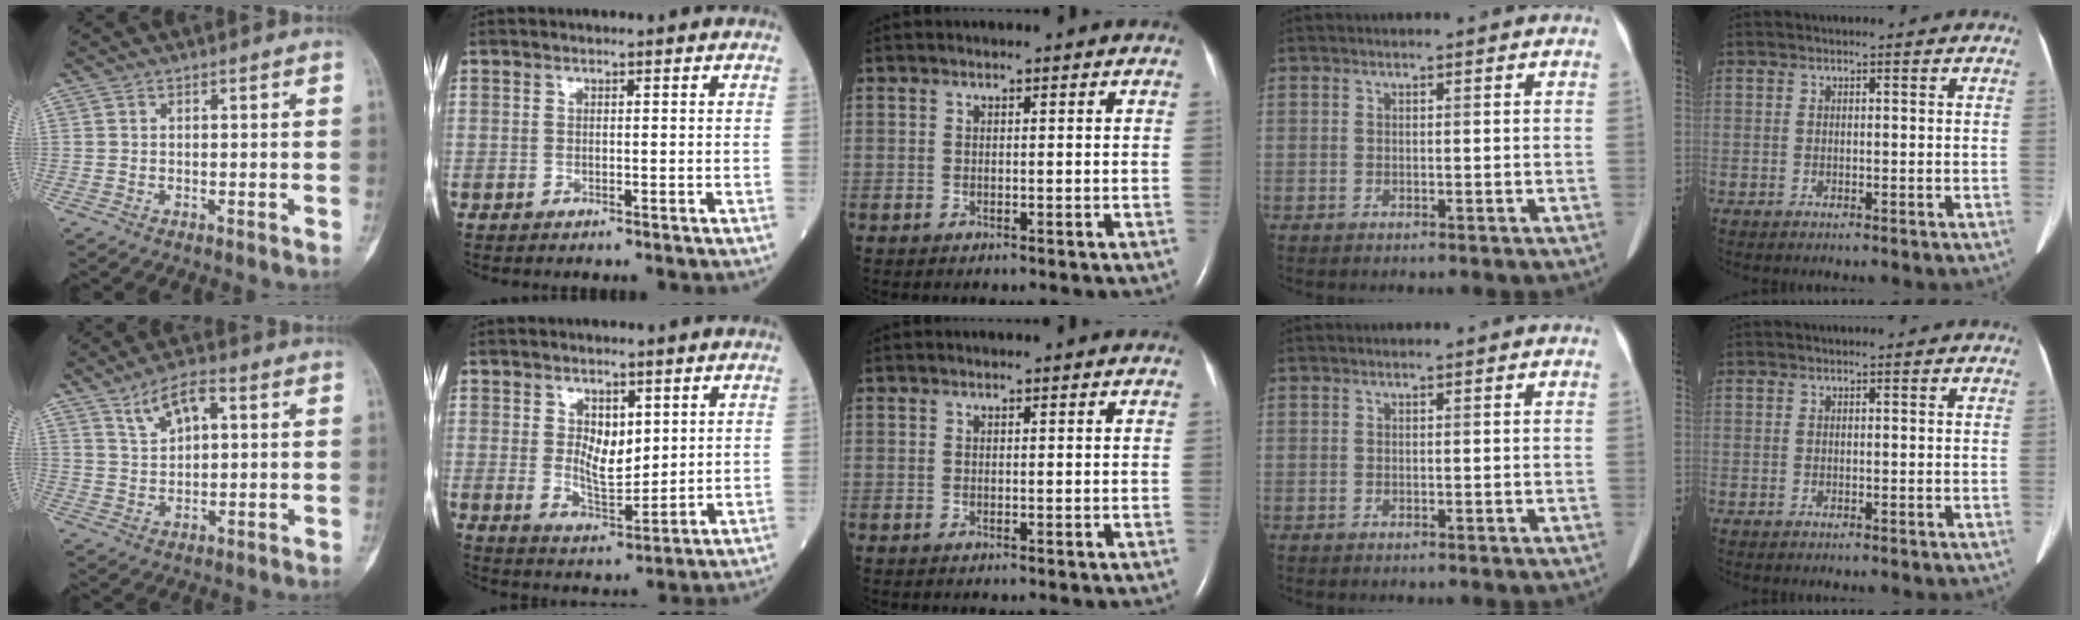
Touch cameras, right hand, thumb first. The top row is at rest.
{"thumb": {"total": 6.8, "force": [3.0, 3.1, 5.3], "torque": [-0.085, -0.004, 0.057]}, "index": {"total": 5.9, "force": [1.6, 2.9, 4.9], "torque": [-0.086, -0.002, 0.036]}}